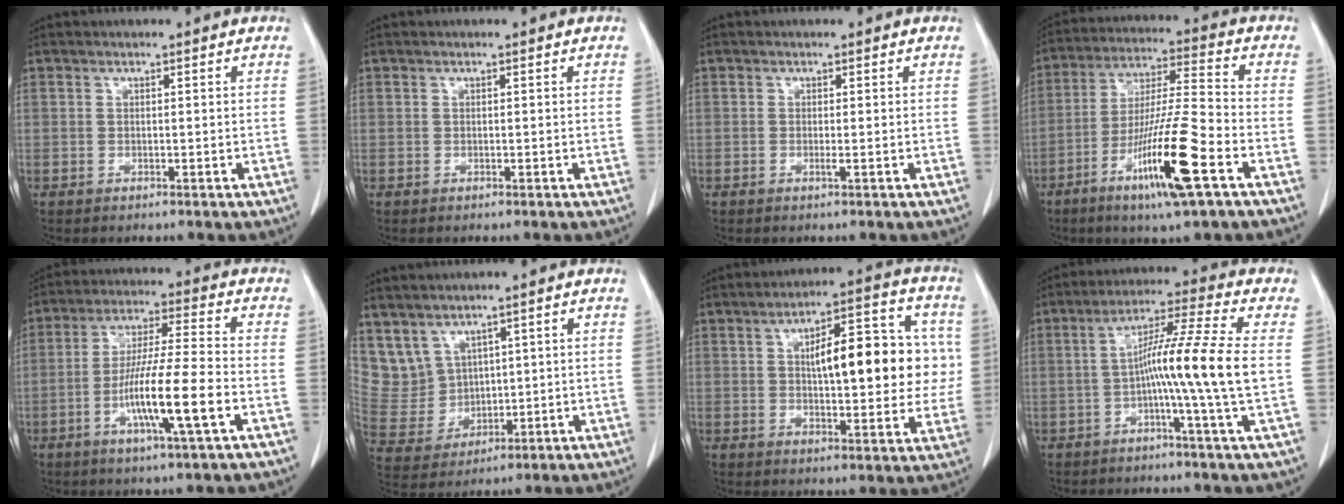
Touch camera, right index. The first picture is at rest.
{"total": 0.0}
{"total": 0.6, "force": [-0.1, 0.0, 0.6], "torque": [-0.014, -0.002, -0.001]}
{"total": 15.3, "force": [-7.0, 0.1, 13.6], "torque": [-0.259, -0.021, -0.124]}
{"total": 12.7, "force": [-4.1, 0.1, 12.0], "torque": [-0.221, -0.010, -0.076]}
{"total": 8.5, "force": [5.1, 6.5, 2.0], "torque": [-0.060, 0.025, 0.127]}
{"total": 15.2, "force": [2.4, 5.2, 14.1], "torque": [-0.192, 0.035, 0.039]}
{"total": 11.6, "force": [-1.0, -2.0, 11.4], "torque": [-0.197, 0.002, -0.024]}